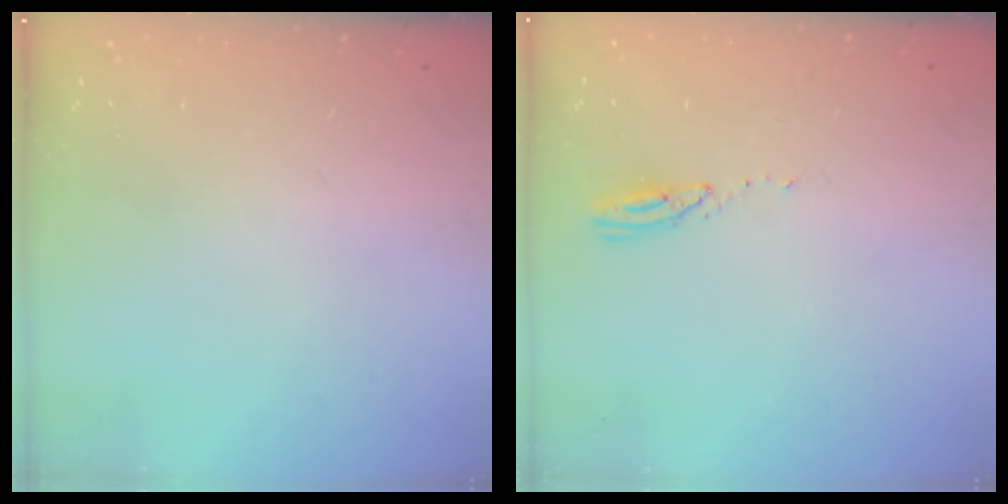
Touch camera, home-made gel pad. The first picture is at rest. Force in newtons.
{"total": 3.0, "press": 2.9, "slide": 0.3}